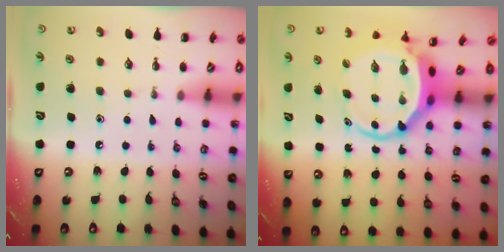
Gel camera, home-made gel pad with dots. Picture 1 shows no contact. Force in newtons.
{"total": 6.4, "press": 6.1, "slide": 2.0}